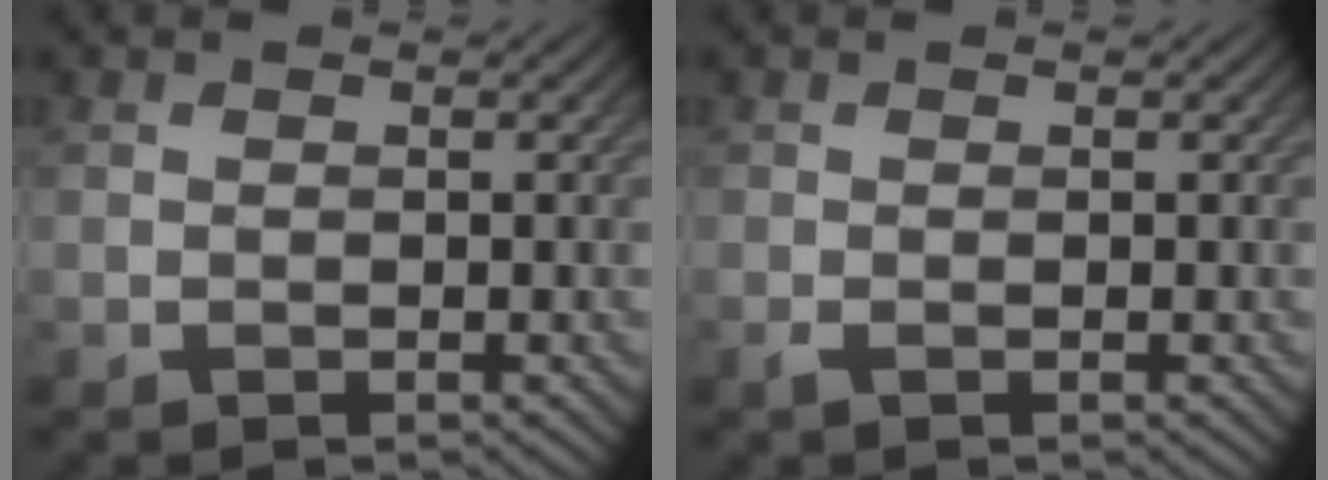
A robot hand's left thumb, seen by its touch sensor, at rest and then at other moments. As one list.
[{"total": 0.8, "force": [-0.3, 0.1, 0.7], "torque": [-0.018, -0.002, -0.007]}]